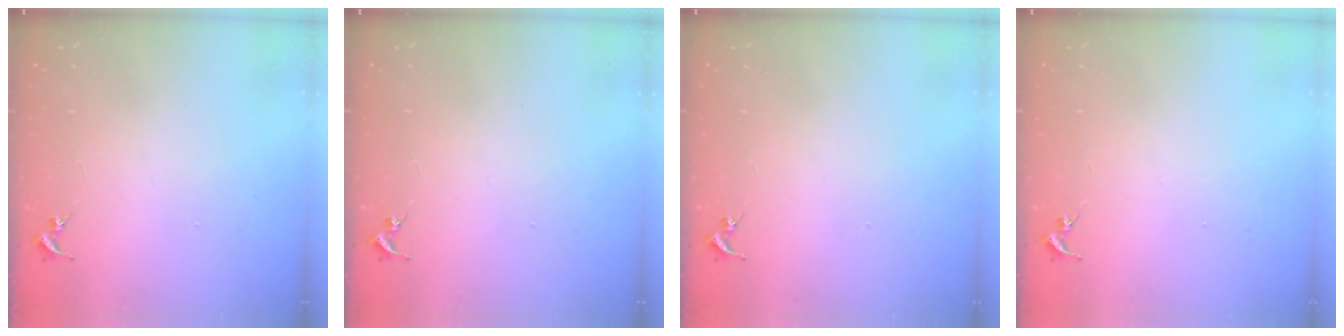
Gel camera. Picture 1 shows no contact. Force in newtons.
{"total": 0.0}
{"total": 0.0}
{"total": 0.0}